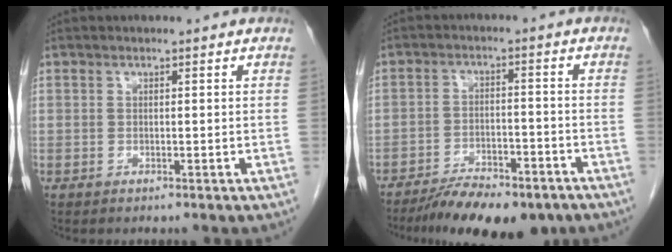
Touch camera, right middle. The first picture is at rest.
{"total": 12.0, "force": [-9.4, 3.7, 6.5], "torque": [-0.093, -0.007, -0.144]}